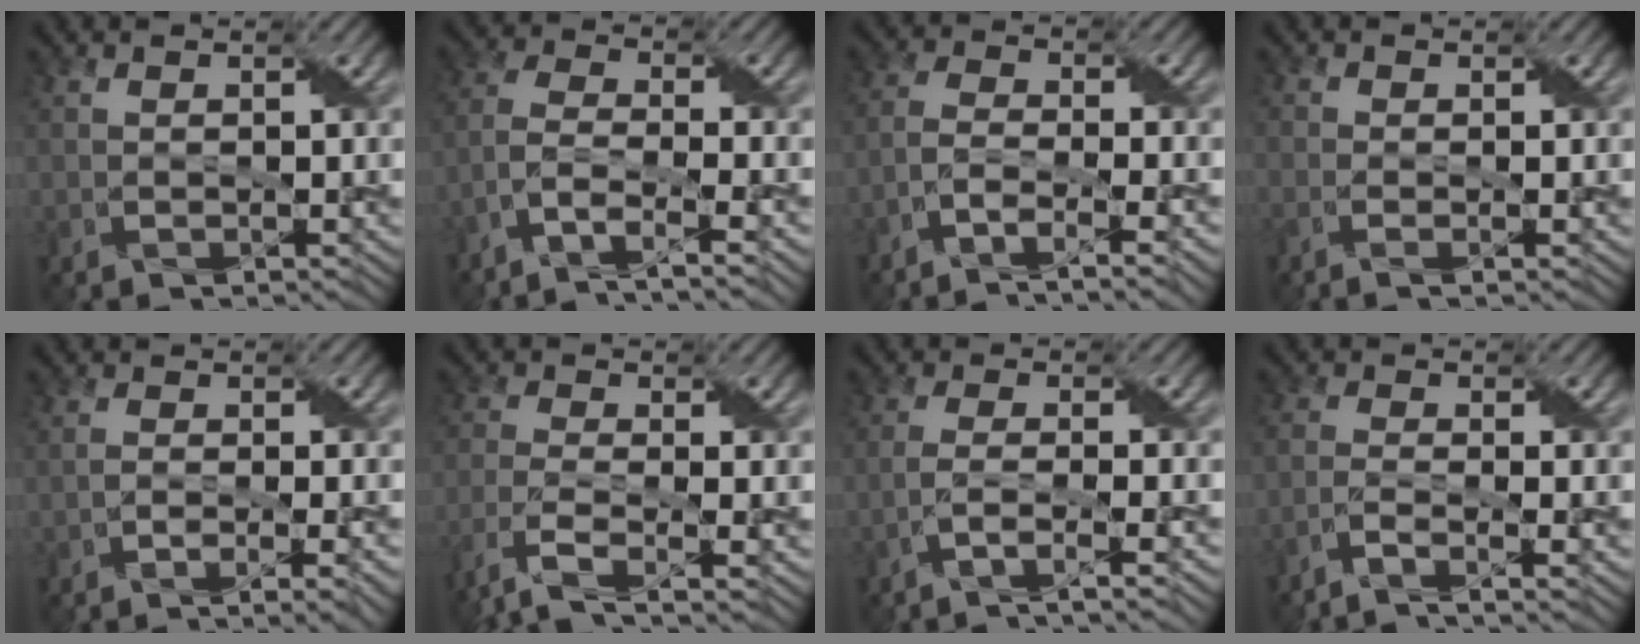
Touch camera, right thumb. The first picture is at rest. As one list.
[{"total": 6.8, "force": [-4.9, 1.7, 4.4], "torque": [-0.094, 0.000, -0.100]}, {"total": 5.9, "force": [-4.3, 1.2, 3.9], "torque": [-0.073, 0.001, -0.085]}, {"total": 1.5, "force": [-0.8, 0.4, 1.3], "torque": [-0.020, 0.002, -0.023]}, {"total": 4.4, "force": [-2.7, 1.0, 3.4], "torque": [-0.052, 0.003, -0.040]}, {"total": 7.3, "force": [-5.1, 2.0, 4.8], "torque": [-0.105, -0.015, -0.102]}, {"total": 4.8, "force": [-3.3, 0.8, 3.4], "torque": [-0.054, 0.008, -0.071]}, {"total": 3.8, "force": [-2.9, 0.5, 2.4], "torque": [-0.041, 0.003, -0.070]}]